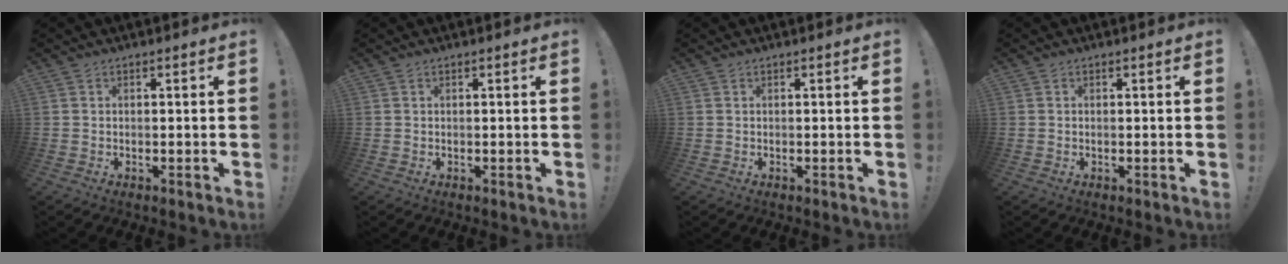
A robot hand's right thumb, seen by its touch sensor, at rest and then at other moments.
{"total": 0.0}
{"total": 0.0}
{"total": 0.0}